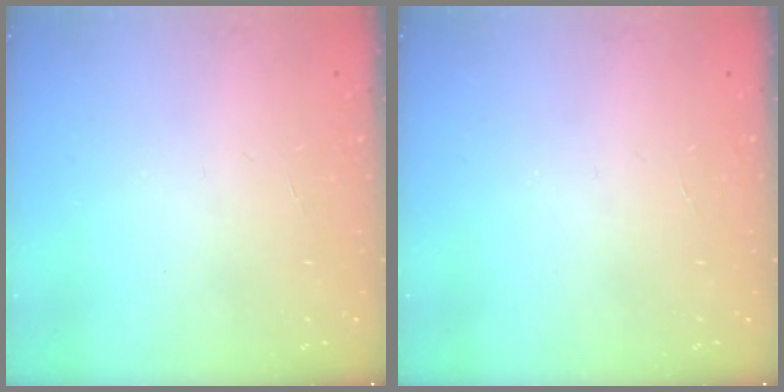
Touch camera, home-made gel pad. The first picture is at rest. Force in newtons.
{"total": 0.0}